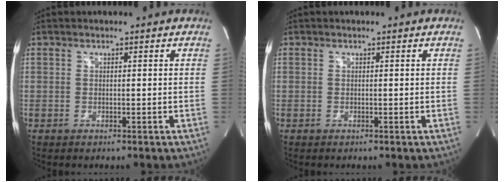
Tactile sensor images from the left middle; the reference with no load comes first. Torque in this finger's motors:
{"motor_torque": [-0.02, 0.02, 0.06, 0.00]}